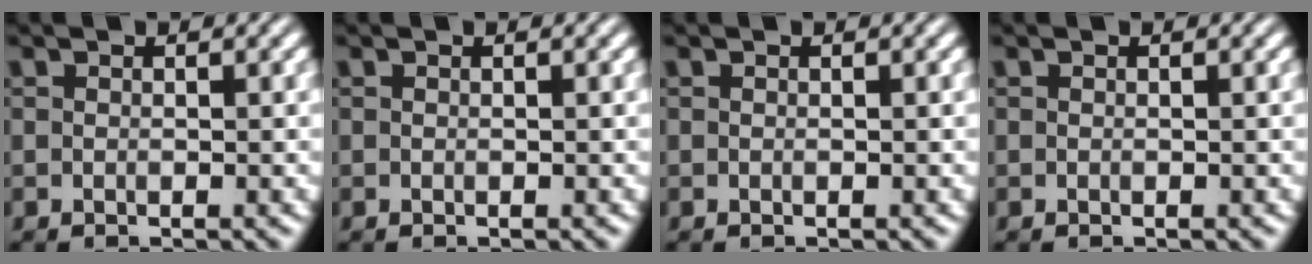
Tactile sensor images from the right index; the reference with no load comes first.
{"total": 0.0}
{"total": 0.0}
{"total": 0.0}